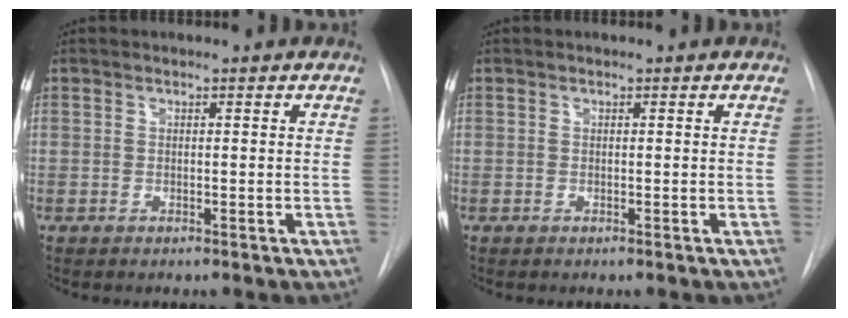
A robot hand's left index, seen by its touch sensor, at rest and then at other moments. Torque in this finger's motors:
{"motor_torque": [-0.01, 0.02, 0.02, 0.00]}